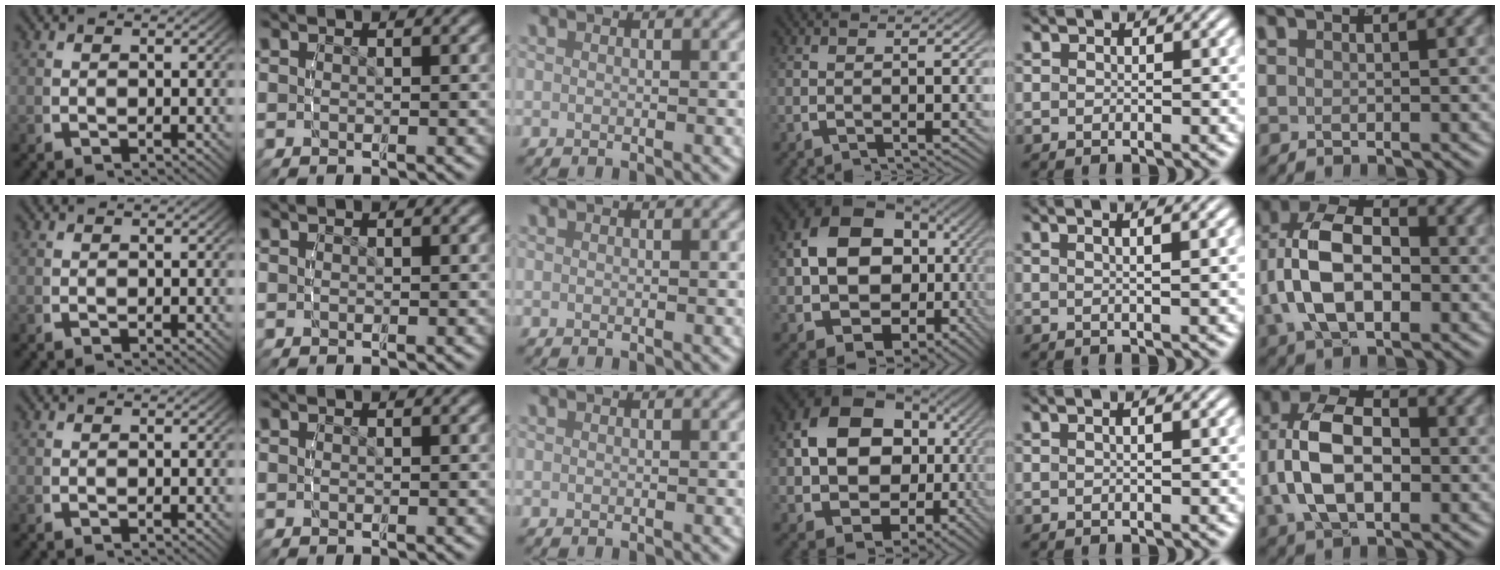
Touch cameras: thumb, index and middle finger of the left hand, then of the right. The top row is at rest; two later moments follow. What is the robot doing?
{"motion": "lift_and_place", "object": "cloth"}